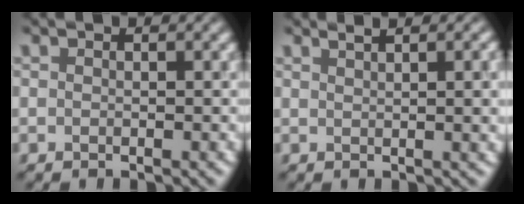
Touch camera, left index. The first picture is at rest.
{"total": 4.8, "force": [1.9, 1.8, 4.0], "torque": [-0.024, 0.025, 0.008]}